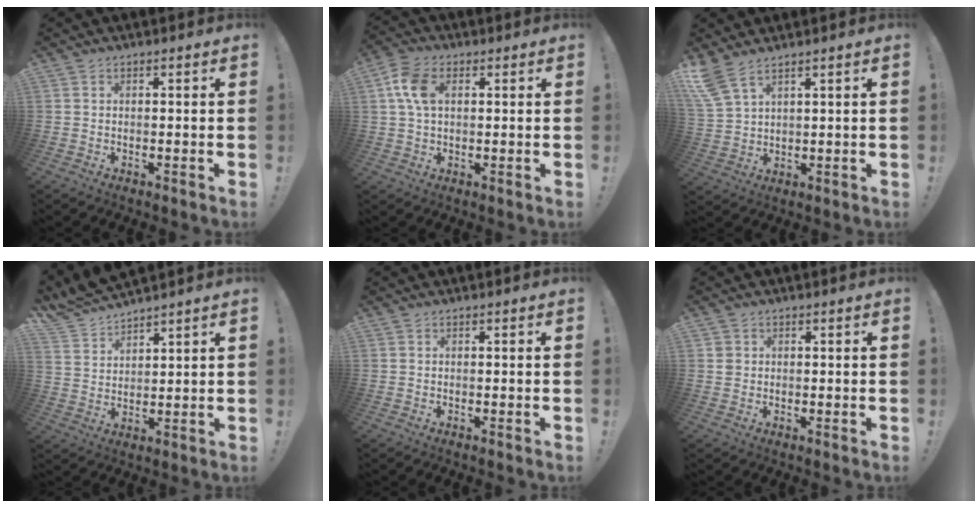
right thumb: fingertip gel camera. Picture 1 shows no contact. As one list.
[{"total": 8.6, "force": [2.2, 5.3, 6.3], "torque": [-0.125, 0.008, 0.044]}, {"total": 6.9, "force": [5.1, 2.2, 4.2], "torque": [-0.096, -0.022, 0.100]}, {"total": 7.6, "force": [7.0, 2.6, 1.6], "torque": [-0.050, -0.054, 0.135]}, {"total": 0.0}, {"total": 1.9, "force": [0.7, 1.7, 0.5], "torque": [-0.003, 0.001, 0.012]}]